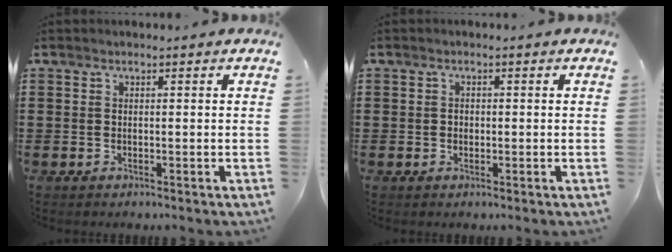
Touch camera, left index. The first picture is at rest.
{"total": 0.8, "force": [0.1, 0.7, 0.4], "torque": [-0.011, 0.004, 0.001]}